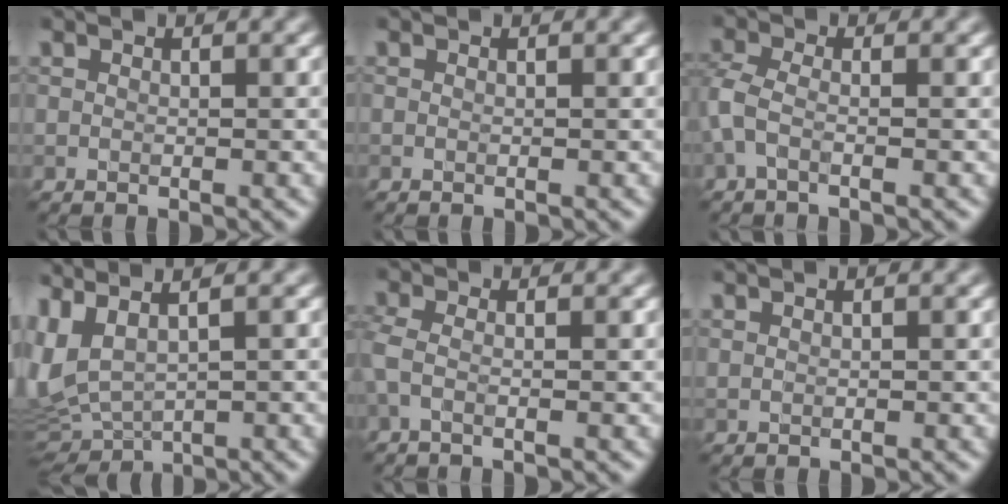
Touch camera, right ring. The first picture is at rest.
{"total": 0.0}
{"total": 2.1, "force": [-0.9, 0.8, 1.8], "torque": [-0.048, -0.004, -0.030]}
{"total": 5.4, "force": [1.7, 2.5, 4.5], "torque": [-0.113, 0.002, 0.042]}
{"total": 1.8, "force": [-0.5, 0.6, 1.7], "torque": [-0.039, -0.009, -0.020]}
{"total": 1.0, "force": [0.7, 0.4, 0.5], "torque": [-0.005, -0.001, 0.004]}